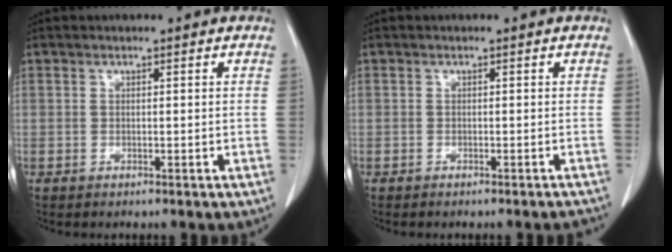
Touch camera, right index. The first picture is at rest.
{"total": 2.2, "force": [-2.2, 0.2, 0.5], "torque": [-0.002, -0.005, -0.028]}